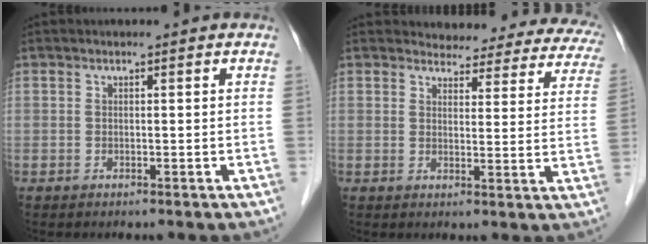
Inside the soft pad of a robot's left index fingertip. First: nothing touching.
{"total": 15.9, "force": [14.4, 5.2, 4.6], "torque": [-0.017, -0.031, 0.130]}